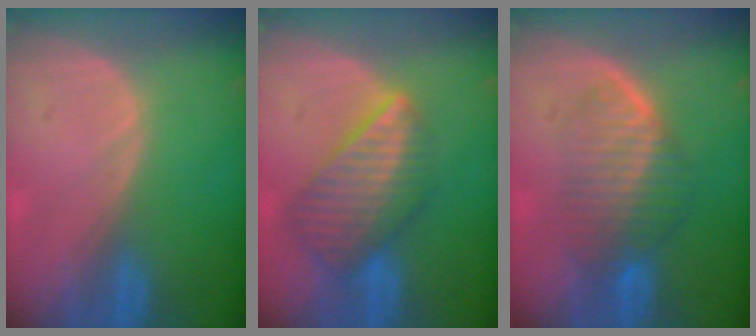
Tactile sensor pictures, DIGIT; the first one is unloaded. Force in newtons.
{"total": 8.3, "press": 7.5, "slide": 3.6}
{"total": 6.7, "press": 6.5, "slide": 1.8}